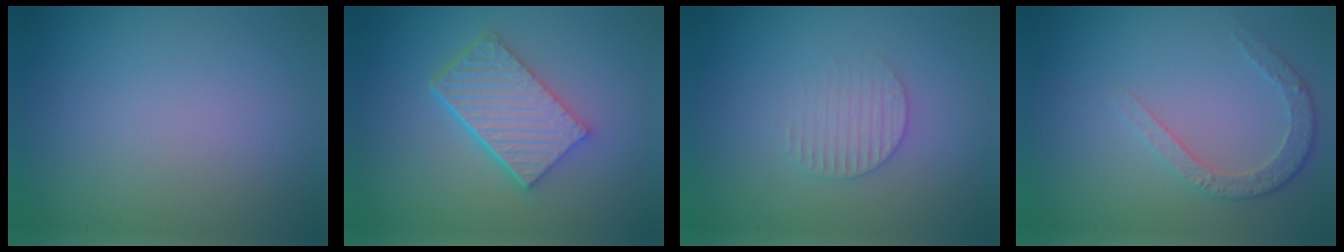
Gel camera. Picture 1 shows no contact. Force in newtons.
{"total": 5.8, "press": 4.3, "slide": 4.0}
{"total": 2.2, "press": 2.1, "slide": 0.5}
{"total": 2.6, "press": 2.5, "slide": 1.0}